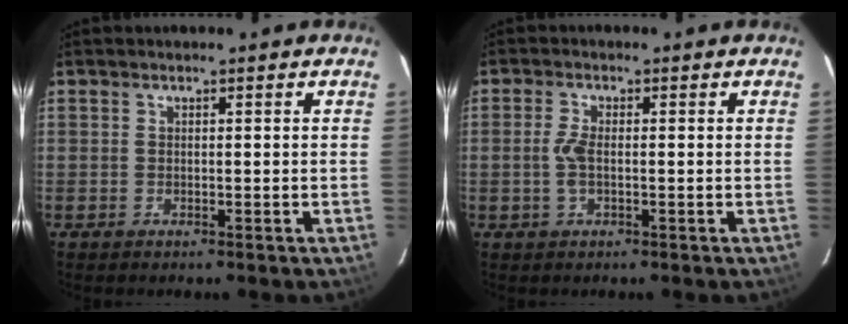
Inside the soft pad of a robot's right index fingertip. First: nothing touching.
{"total": 3.2, "force": [-0.5, 1.1, 2.9], "torque": [-0.065, 0.001, -0.011]}